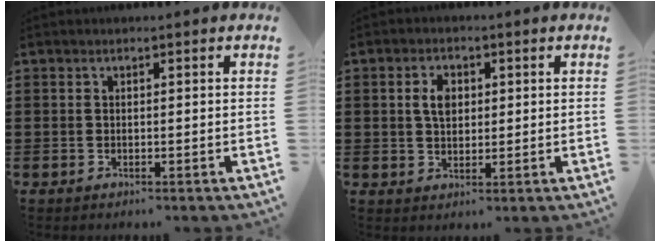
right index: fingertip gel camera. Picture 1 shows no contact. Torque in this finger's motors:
{"motor_torque": [0.72, 0.68, 0.30, 0.09]}